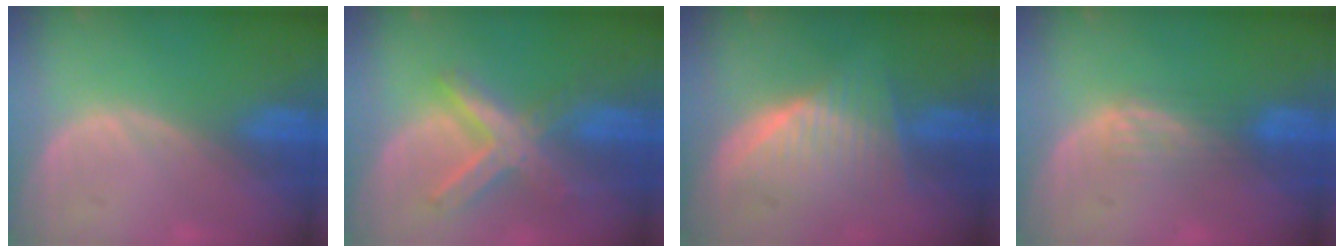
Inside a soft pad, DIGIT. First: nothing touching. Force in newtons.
{"total": 7.9, "press": 6.8, "slide": 4.0}
{"total": 6.4, "press": 6.2, "slide": 1.6}
{"total": 2.6, "press": 2.6, "slide": 0.4}